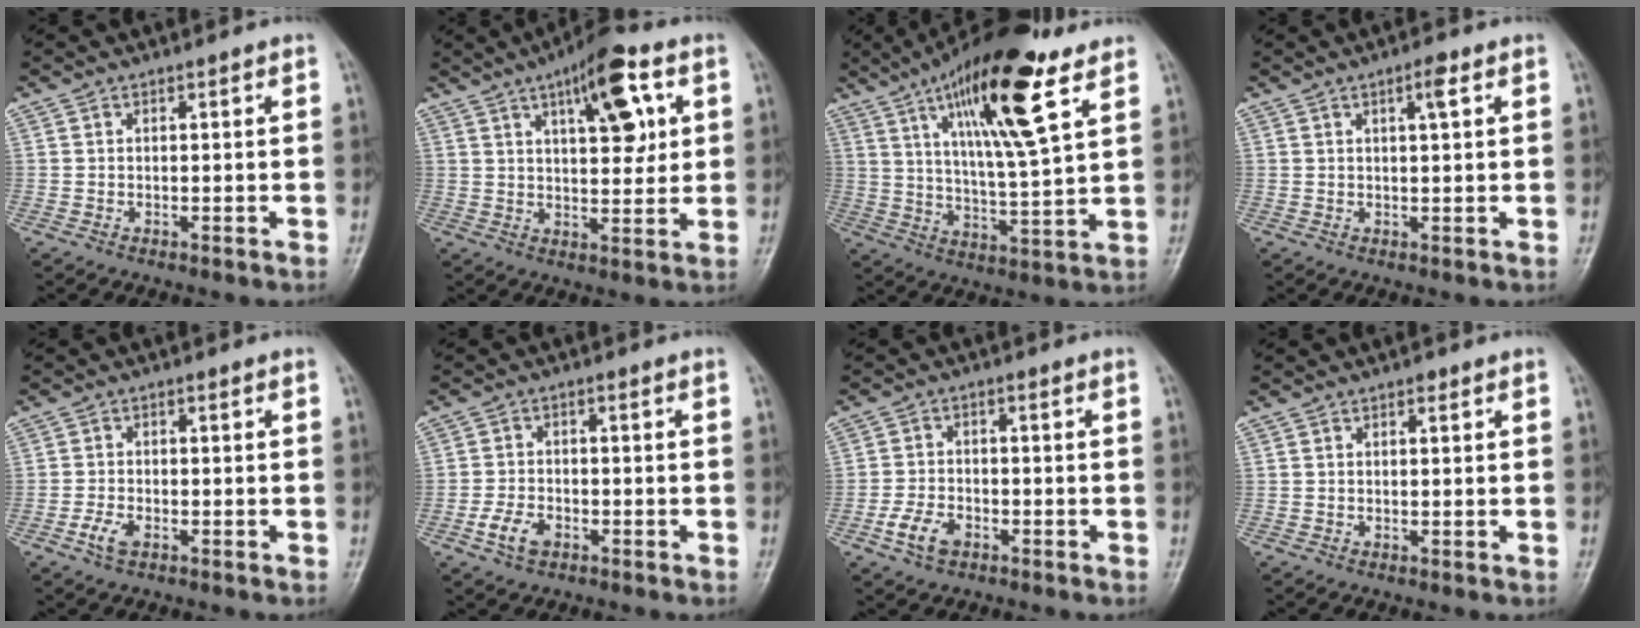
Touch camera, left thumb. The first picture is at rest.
{"total": 12.7, "force": [5.1, 4.8, 10.6], "torque": [-0.132, -0.010, 0.071]}
{"total": 19.4, "force": [10.1, 4.3, 16.0], "torque": [-0.252, -0.034, 0.170]}
{"total": 2.8, "force": [1.3, 0.6, 2.4], "torque": [-0.037, -0.002, 0.019]}
{"total": 3.2, "force": [-1.7, 1.7, 2.2], "torque": [-0.047, 0.008, -0.033]}
{"total": 4.8, "force": [-2.4, 3.0, 3.0], "torque": [-0.056, 0.012, -0.046]}
{"total": 5.4, "force": [-2.8, 3.4, 3.3], "torque": [-0.061, 0.013, -0.052]}
{"total": 0.9, "force": [0.4, 0.5, 0.6], "torque": [-0.005, 0.001, 0.004]}